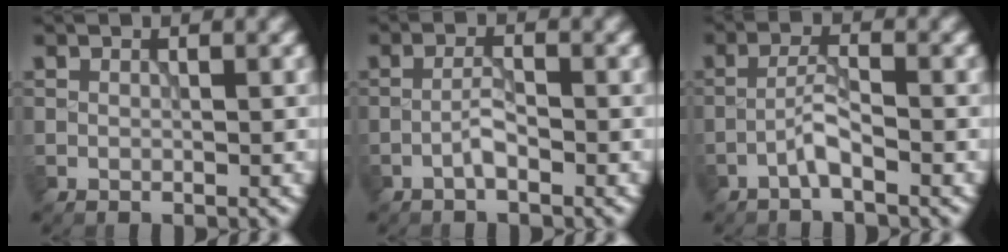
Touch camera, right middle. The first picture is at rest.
{"total": 1.6, "force": [-0.9, 0.3, 1.3], "torque": [-0.024, 0.007, -0.022]}
{"total": 2.1, "force": [-1.4, 0.2, 1.5], "torque": [-0.031, 0.009, -0.032]}